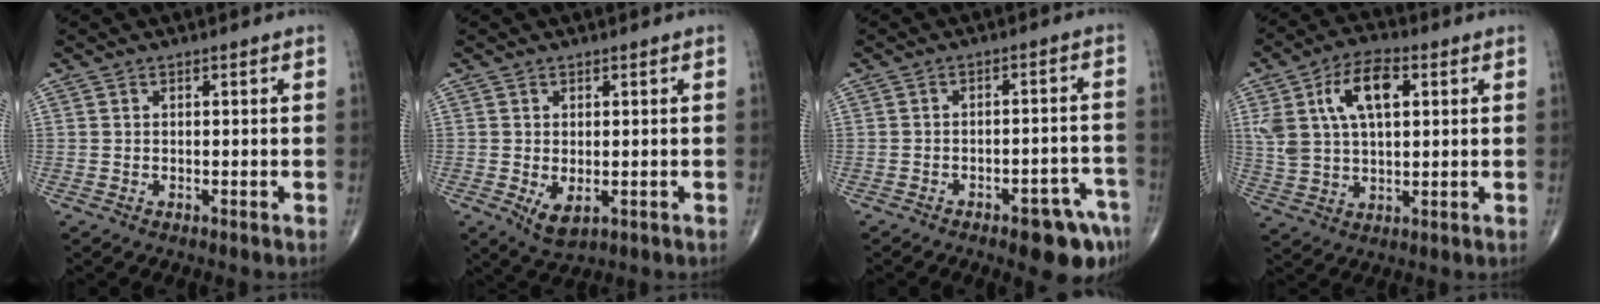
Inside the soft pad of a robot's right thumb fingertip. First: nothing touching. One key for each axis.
{"total": 3.4, "fx": -0.6, "fy": 1.8, "fz": 2.9, "tx": -0.045, "ty": -0.007, "tz": 0.002}
{"total": 9.1, "fx": -5.7, "fy": 3.1, "fz": 6.4, "tx": -0.065, "ty": 0.040, "tz": -0.065}
{"total": 12.3, "fx": 4.0, "fy": 6.4, "fz": 9.7, "tx": -0.179, "ty": 0.005, "tz": 0.073}